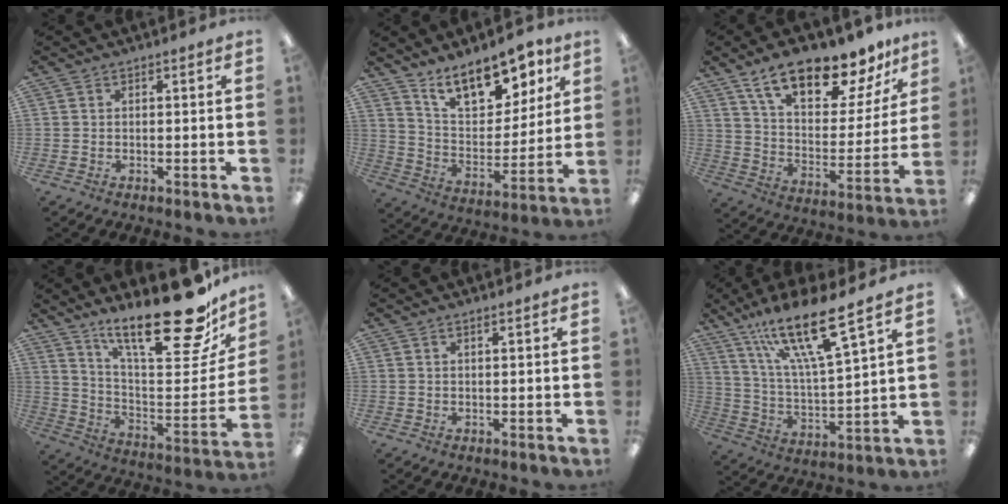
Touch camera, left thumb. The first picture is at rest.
{"total": 15.8, "force": [11.7, 7.2, 7.8], "torque": [-0.124, -0.068, 0.208]}
{"total": 19.2, "force": [14.6, 6.8, 10.4], "torque": [-0.165, -0.094, 0.249]}
{"total": 25.7, "force": [19.0, 7.1, 15.8], "torque": [-0.212, -0.141, 0.308]}
{"total": 0.9, "force": [0.6, 0.1, 0.7], "torque": [-0.015, 0.001, 0.010]}
{"total": 18.2, "force": [13.3, 3.2, 12.0], "torque": [-0.219, -0.077, 0.219]}